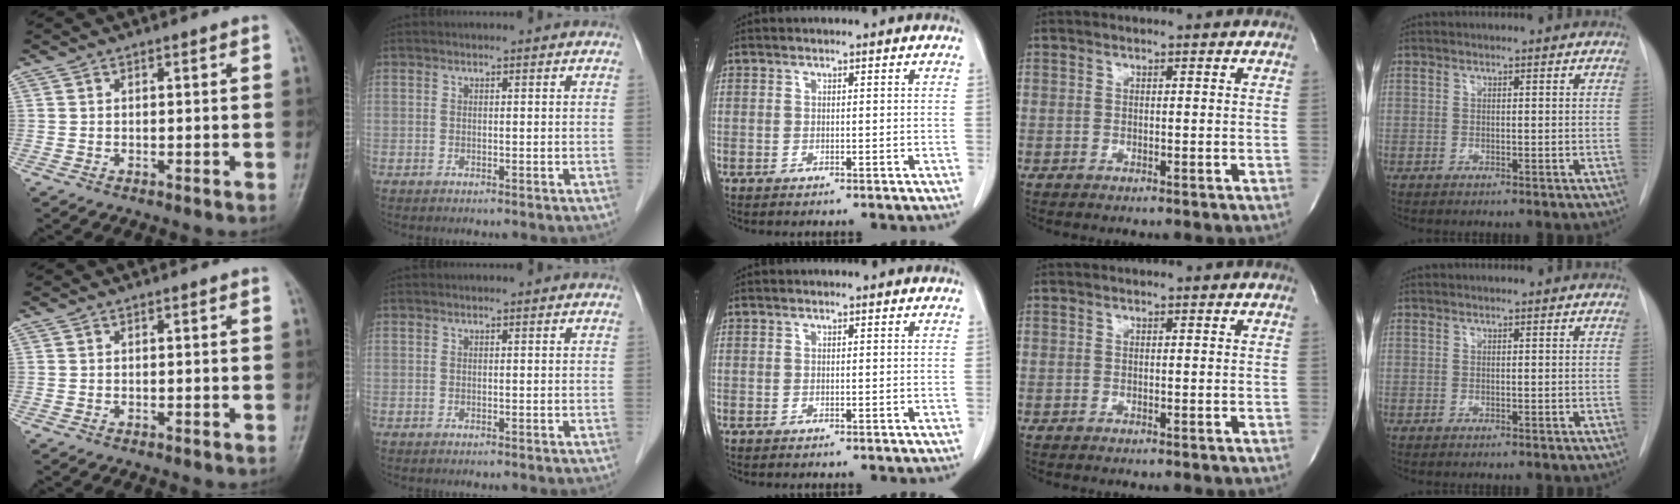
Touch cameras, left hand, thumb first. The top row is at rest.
{}